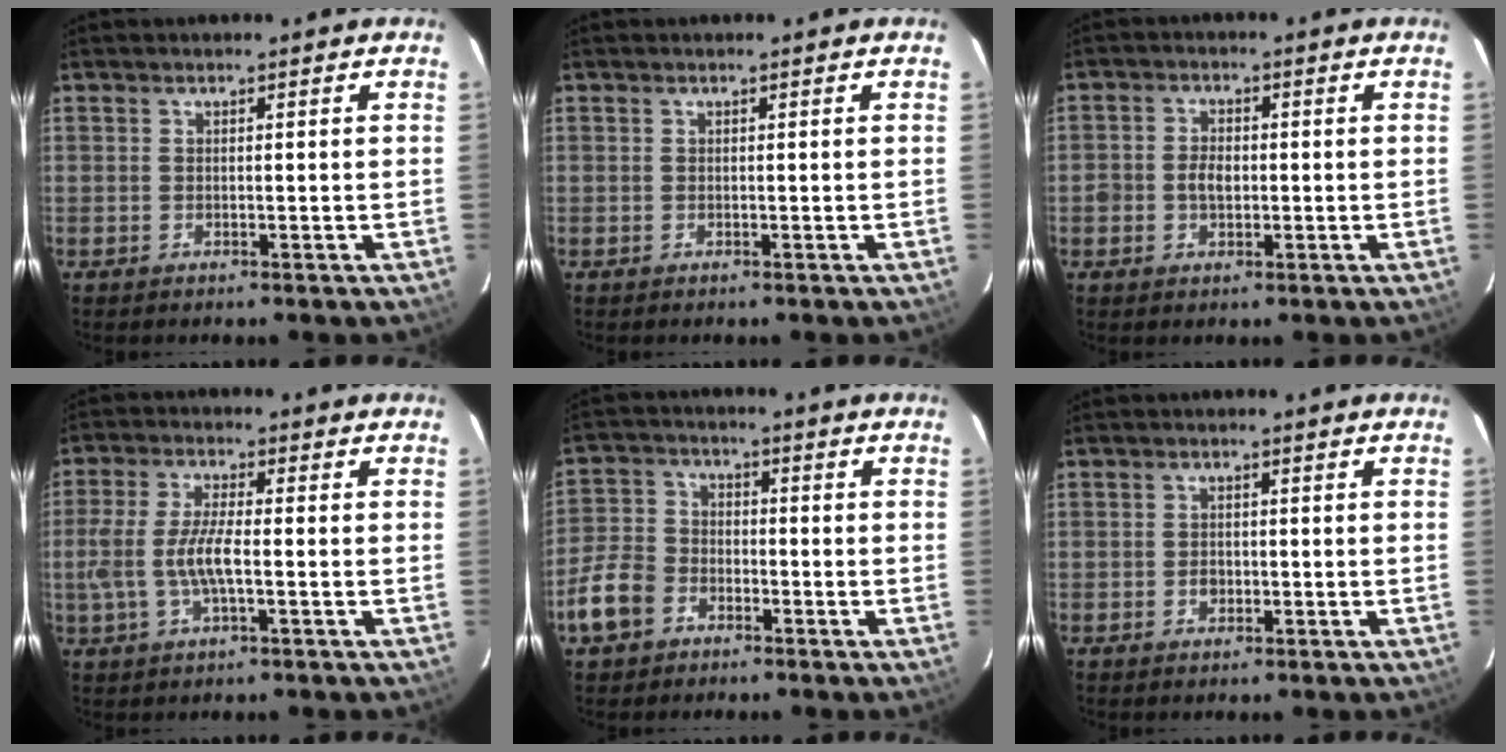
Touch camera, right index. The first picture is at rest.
{"total": 0.0}
{"total": 3.7, "force": [-0.7, 2.7, 2.4], "torque": [-0.046, 0.006, -0.011]}
{"total": 8.2, "force": [-1.6, 2.1, 7.8], "torque": [-0.163, -0.001, -0.030]}
{"total": 8.9, "force": [-4.7, 6.4, 3.9], "torque": [-0.095, 0.017, -0.094]}
{"total": 1.8, "force": [-0.6, 1.4, 0.8], "torque": [-0.013, 0.004, -0.008]}